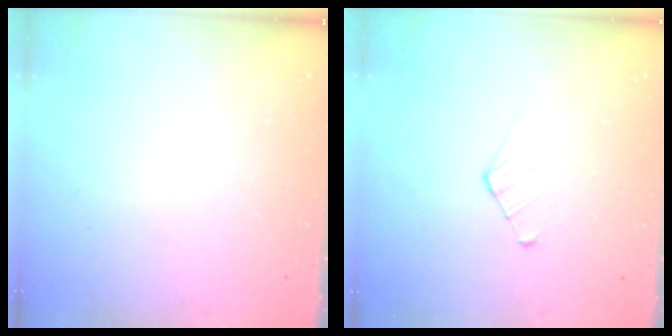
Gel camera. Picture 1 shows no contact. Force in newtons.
{"total": 4.4, "press": 4.3, "slide": 0.4}